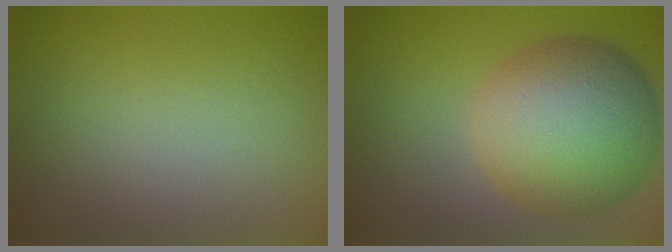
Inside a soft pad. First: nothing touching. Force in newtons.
{"total": 12.5, "press": 12.4, "slide": 0.4}